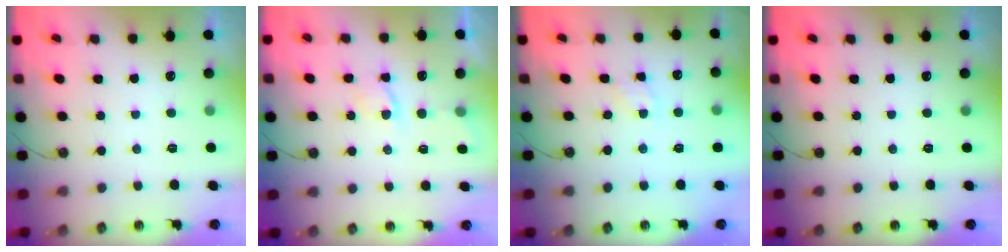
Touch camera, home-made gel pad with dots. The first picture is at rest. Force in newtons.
{"total": 4.5, "press": 4.4, "slide": 0.6}
{"total": 3.5, "press": 3.4, "slide": 0.5}
{"total": 0.0}